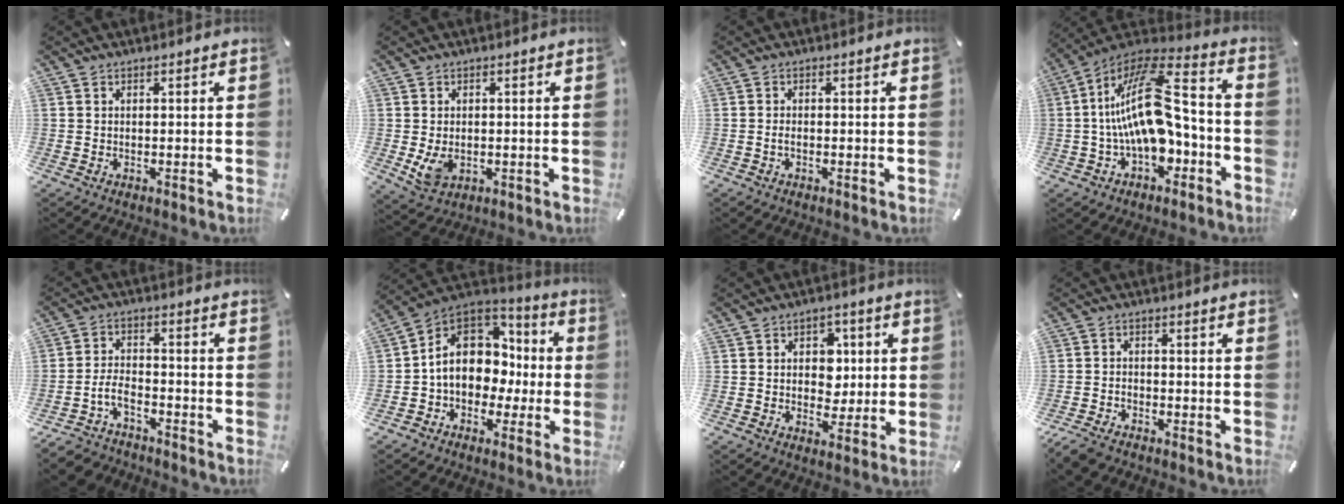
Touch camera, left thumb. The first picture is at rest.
{"total": 4.7, "force": [-0.2, 3.6, 3.0], "torque": [-0.058, -0.008, -0.006]}
{"total": 1.1, "force": [-0.5, 0.5, 0.9], "torque": [-0.018, 0.001, -0.010]}
{"total": 20.1, "force": [-0.2, 11.1, 16.7], "torque": [-0.316, 0.005, -0.001]}
{"total": 6.1, "force": [-3.7, 3.6, 3.2], "torque": [-0.080, 0.007, -0.075]}
{"total": 13.3, "force": [0.1, 11.2, 7.2], "torque": [-0.136, 0.003, 0.008]}
{"total": 7.1, "force": [0.7, 6.2, 3.3], "torque": [-0.040, 0.002, 0.008]}
{"total": 3.6, "force": [-2.9, 1.6, 1.3], "torque": [-0.040, 0.010, -0.061]}